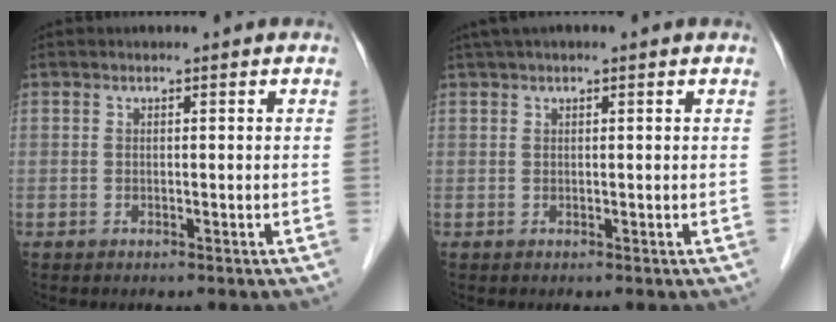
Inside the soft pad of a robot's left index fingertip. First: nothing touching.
{"total": 1.8, "force": [1.0, 0.4, 1.4], "torque": [-0.031, 0.019, 0.014]}